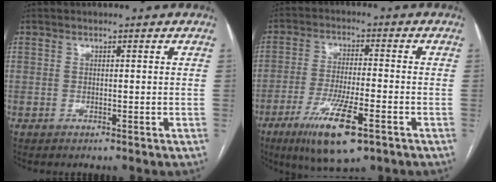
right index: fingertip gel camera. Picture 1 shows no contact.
{"total": 11.7, "force": [-6.2, 2.2, 9.6], "torque": [-0.182, -0.025, -0.103]}